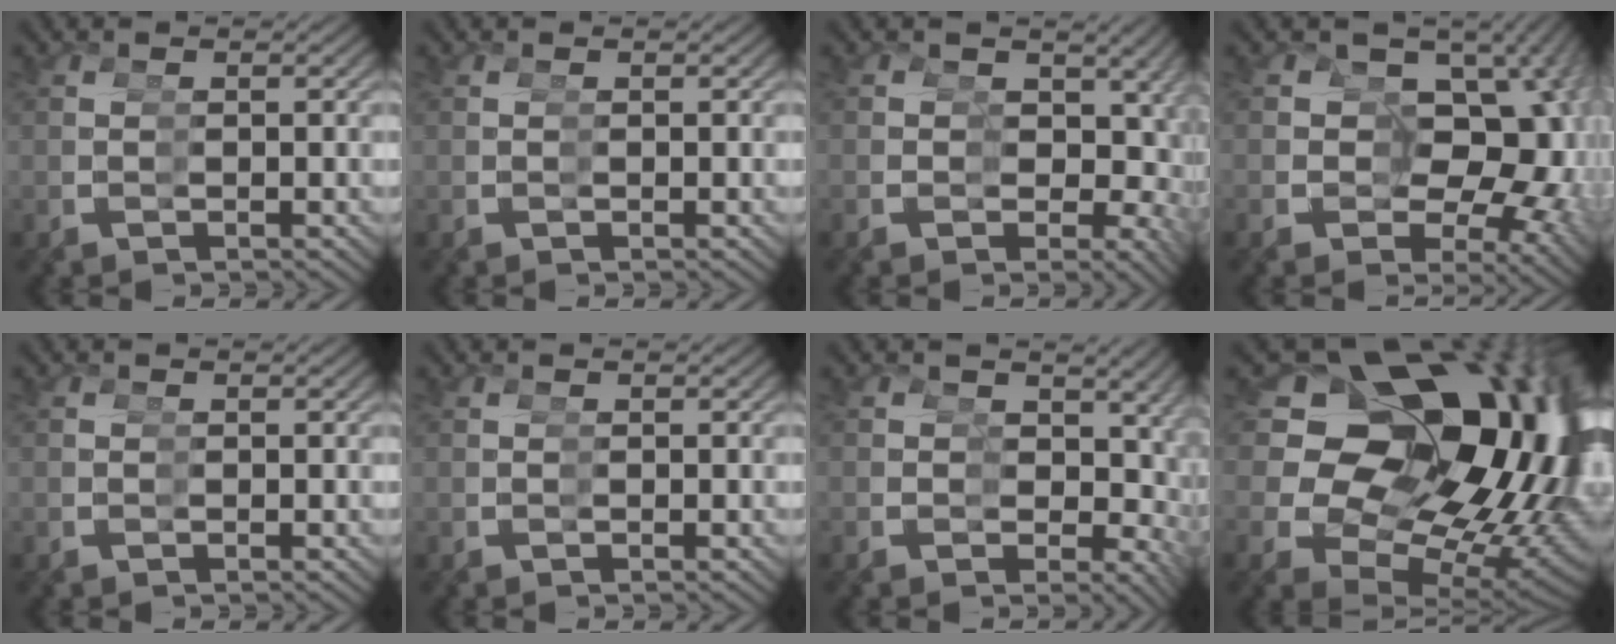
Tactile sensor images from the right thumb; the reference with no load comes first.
{"total": 0.0}
{"total": 6.6, "force": [0.6, 5.5, 3.7], "torque": [-0.047, -0.038, 0.028]}
{"total": 15.5, "force": [0.1, 11.9, 10.0], "torque": [-0.132, -0.033, 0.010]}
{"total": 0.0}
{"total": 0.0}
{"total": 5.4, "force": [1.0, 4.5, 3.0], "torque": [-0.033, -0.029, 0.028]}
{"total": 29.5, "force": [2.7, 19.7, 21.8], "torque": [-0.314, -0.034, 0.046]}